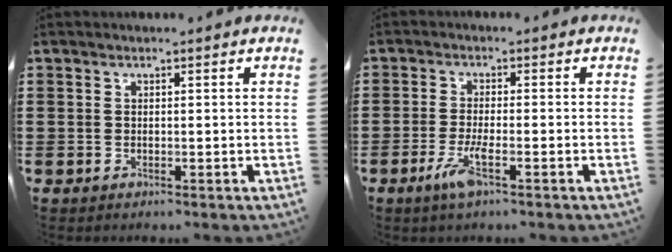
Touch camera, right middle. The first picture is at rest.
{"total": 4.5, "force": [-2.1, 0.5, 4.0], "torque": [-0.086, -0.015, -0.041]}